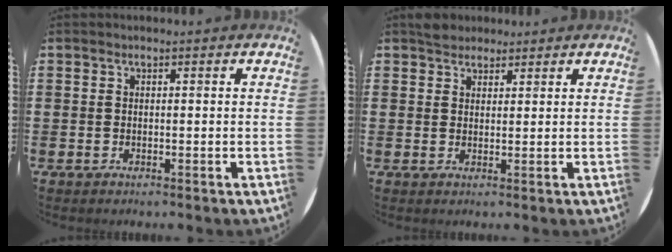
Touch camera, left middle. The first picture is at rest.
{"total": 2.3, "force": [2.1, 1.0, -0.1], "torque": [0.006, 0.003, 0.041]}